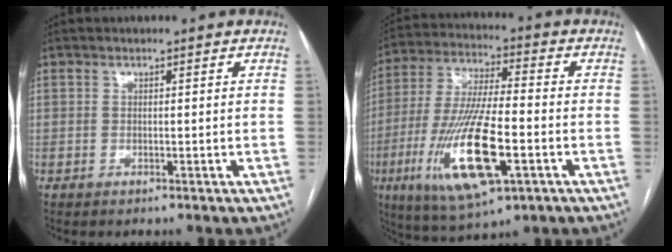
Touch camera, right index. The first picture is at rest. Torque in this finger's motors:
{"motor_torque": [2.14, 0.00, 1.05, 0.21]}